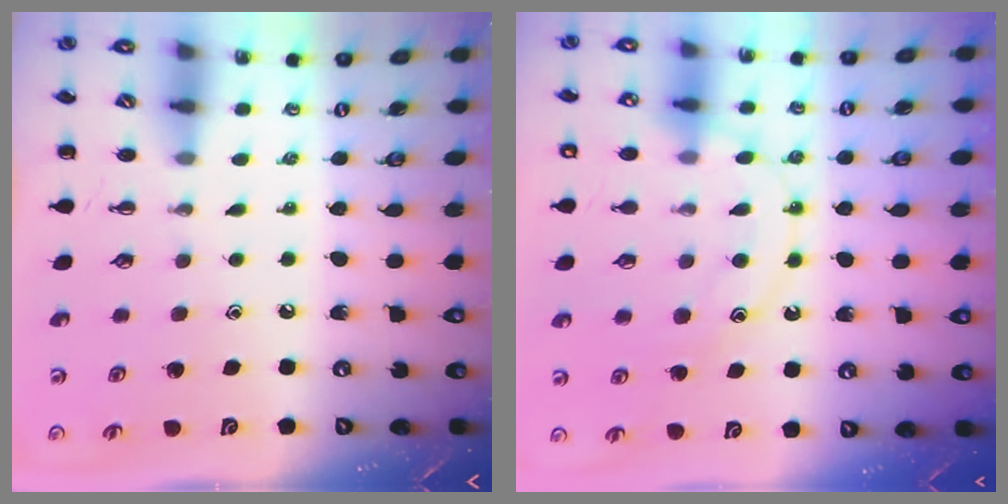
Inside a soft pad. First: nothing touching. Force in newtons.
{"total": 14.4, "press": 14.3, "slide": 0.8}